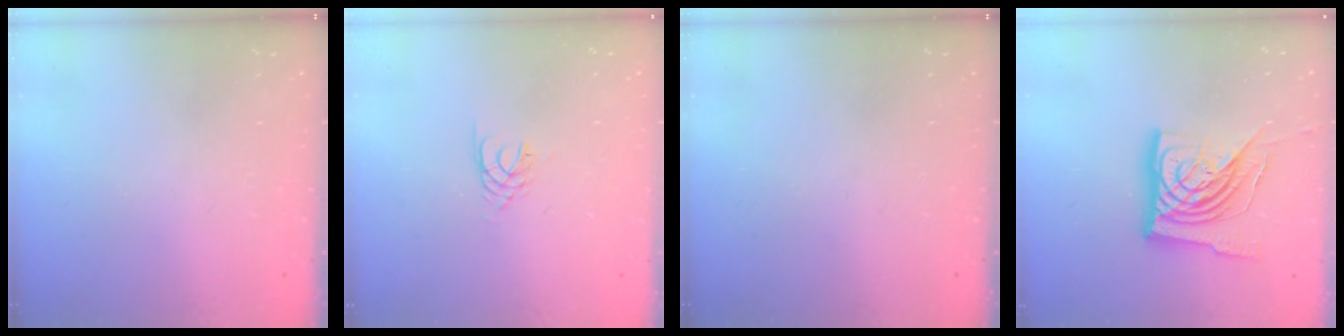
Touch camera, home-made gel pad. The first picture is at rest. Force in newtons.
{"total": 3.5, "press": 3.5, "slide": 0.5}
{"total": 0.0}
{"total": 21.1, "press": 21.0, "slide": 2.2}